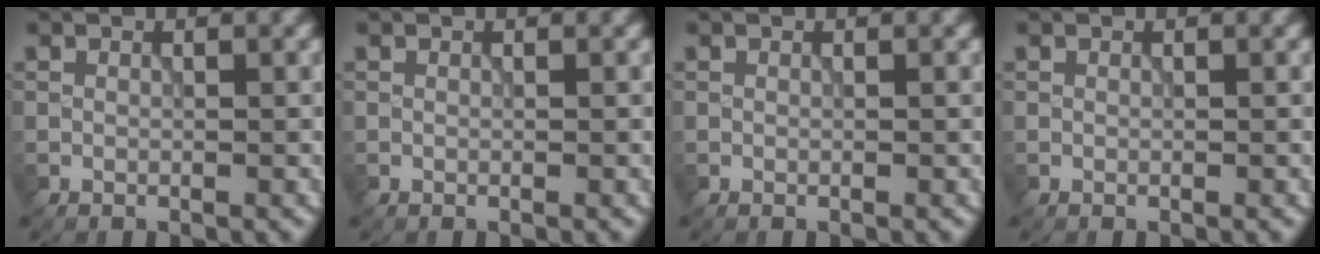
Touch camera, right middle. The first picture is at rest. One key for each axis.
{"total": 0.0}
{"total": 0.0}
{"total": 0.0}